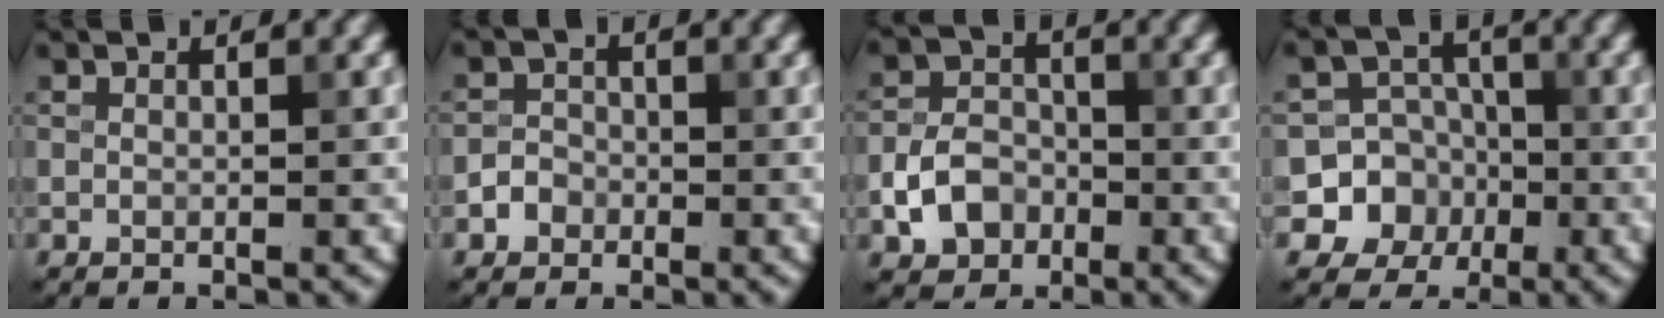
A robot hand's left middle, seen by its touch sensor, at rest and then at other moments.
{"total": 1.7, "force": [-0.8, 1.4, 0.4], "torque": [0.000, 0.004, -0.018]}
{"total": 4.2, "force": [-1.7, 3.2, 2.1], "torque": [-0.037, 0.002, -0.032]}
{"total": 8.5, "force": [-2.3, 8.0, 1.3], "torque": [-0.019, 0.001, -0.057]}